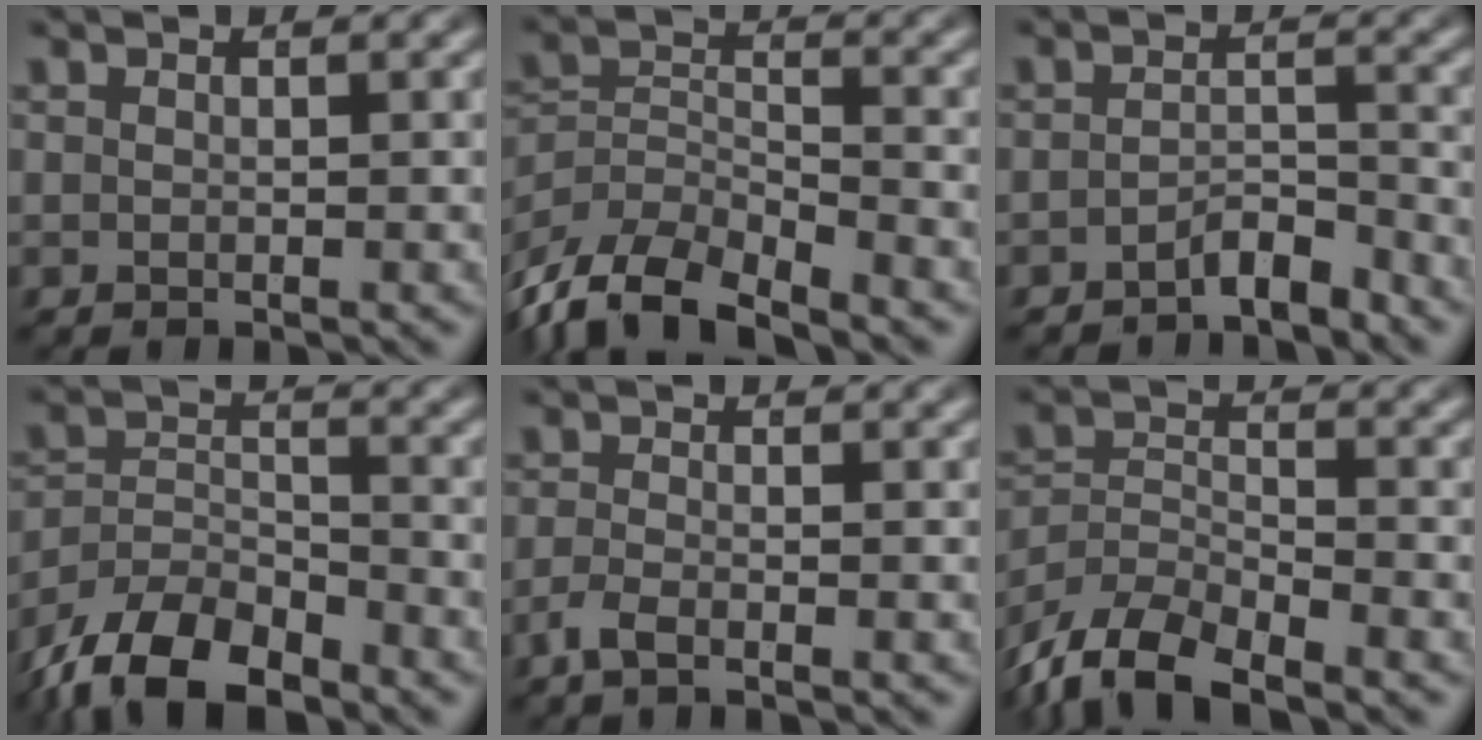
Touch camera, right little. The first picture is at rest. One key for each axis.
{"total": 10.1, "fx": -5.7, "fy": 6.5, "fz": 5.2, "tx": -0.115, "ty": -0.047, "tz": -0.080}
{"total": 2.9, "fx": -2.6, "fy": 0.6, "fz": 1.0, "tx": -0.001, "ty": -0.005, "tz": -0.047}
{"total": 8.2, "fx": -5.8, "fy": 4.2, "fz": 3.9, "tx": -0.072, "ty": -0.026, "tz": -0.087}
{"total": 1.9, "fx": -1.7, "fy": -0.1, "fz": 0.9, "tx": -0.020, "ty": -0.007, "tz": -0.031}
{"total": 8.0, "fx": -5.2, "fy": 4.6, "fz": 4.0, "tx": -0.085, "ty": -0.032, "tz": -0.078}